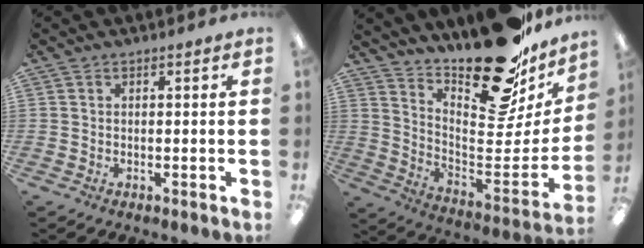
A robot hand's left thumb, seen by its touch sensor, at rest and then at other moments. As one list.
[{"total": 24.8, "force": [19.3, 8.5, 13.0], "torque": [-0.142, -0.151, 0.317]}]